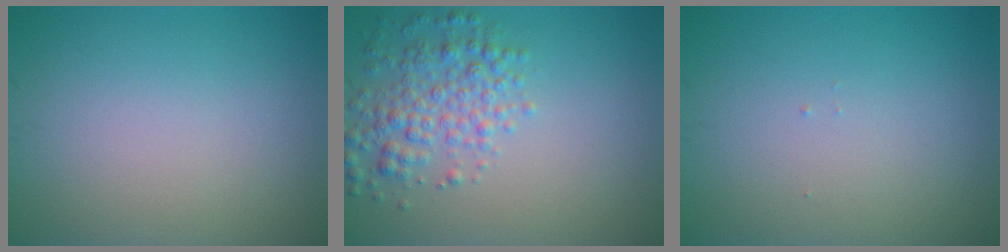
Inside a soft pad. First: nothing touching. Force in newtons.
{"total": 3.8, "press": 3.8, "slide": 0.1}
{"total": 0.0}